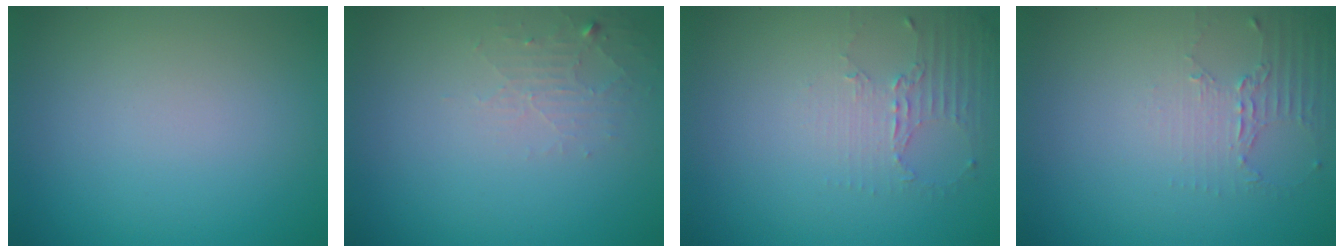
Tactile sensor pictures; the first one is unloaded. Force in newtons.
{"total": 1.7, "press": 1.7, "slide": 0.3}
{"total": 2.2, "press": 1.6, "slide": 1.5}
{"total": 2.1, "press": 1.5, "slide": 1.5}